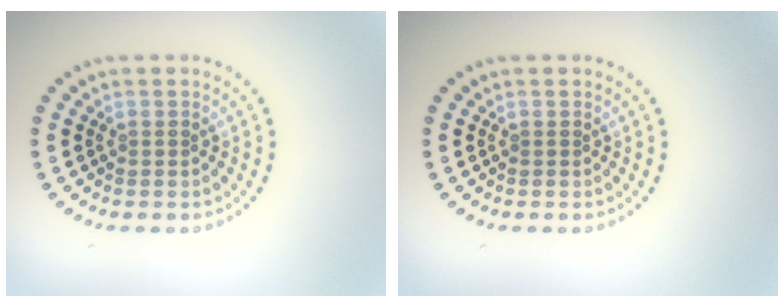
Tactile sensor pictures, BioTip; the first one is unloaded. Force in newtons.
{"total": 0.0}